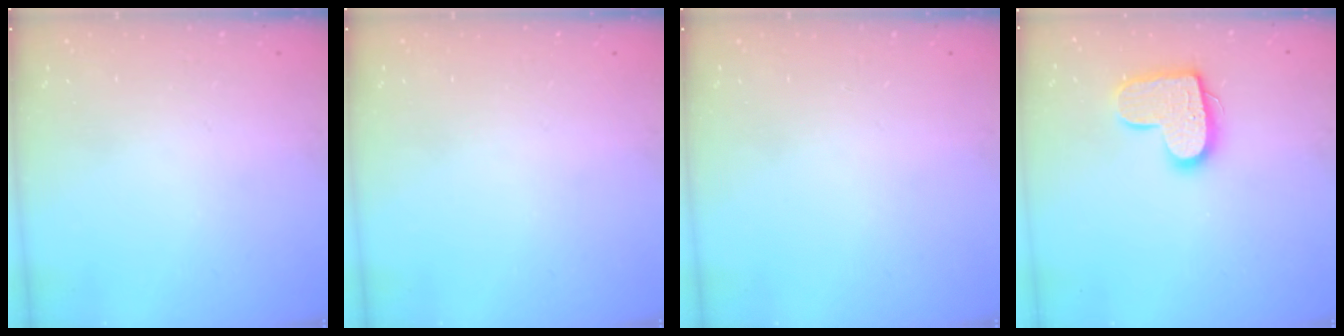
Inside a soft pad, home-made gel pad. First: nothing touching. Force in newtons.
{"total": 0.0}
{"total": 0.0}
{"total": 14.5, "press": 14.5, "slide": 0.8}